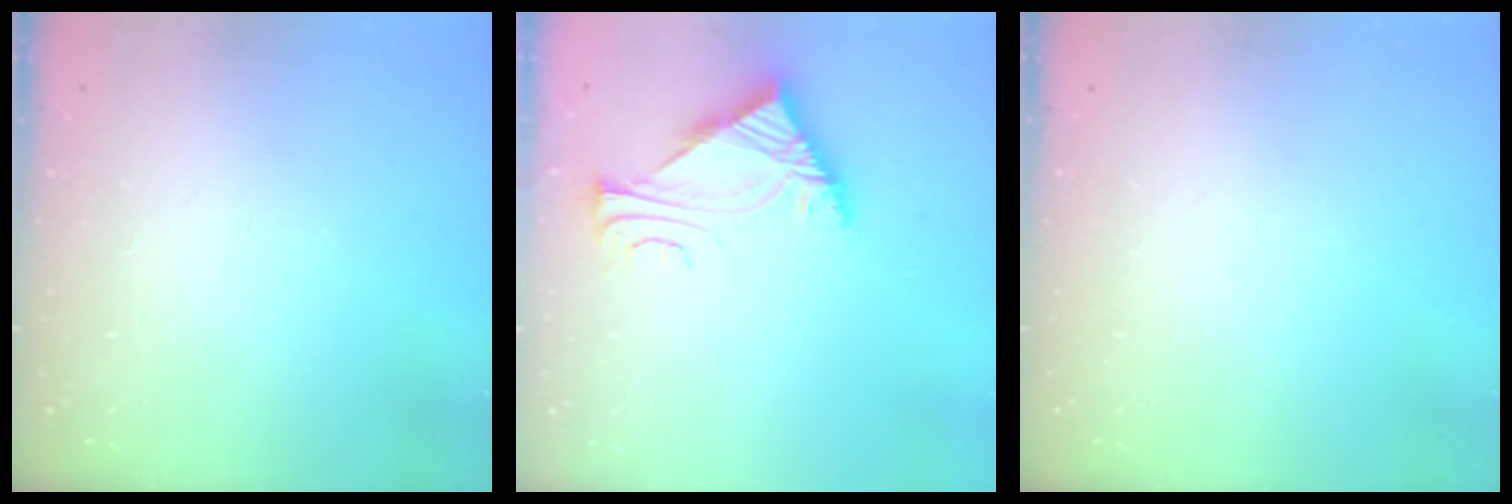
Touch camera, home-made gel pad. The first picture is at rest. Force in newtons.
{"total": 5.8, "press": 5.7, "slide": 0.8}
{"total": 0.0}